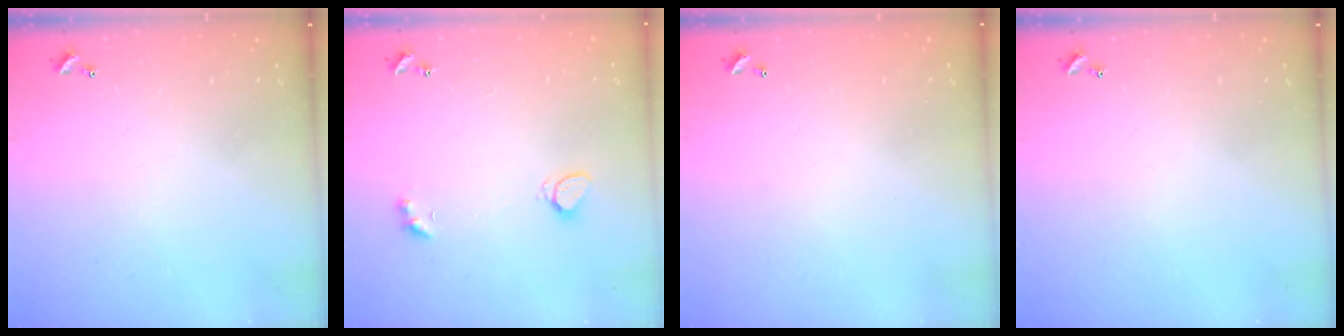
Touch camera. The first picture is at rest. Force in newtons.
{"total": 3.2, "press": 3.2, "slide": 0.6}
{"total": 2.9, "press": 2.9, "slide": 0.1}
{"total": 0.0}